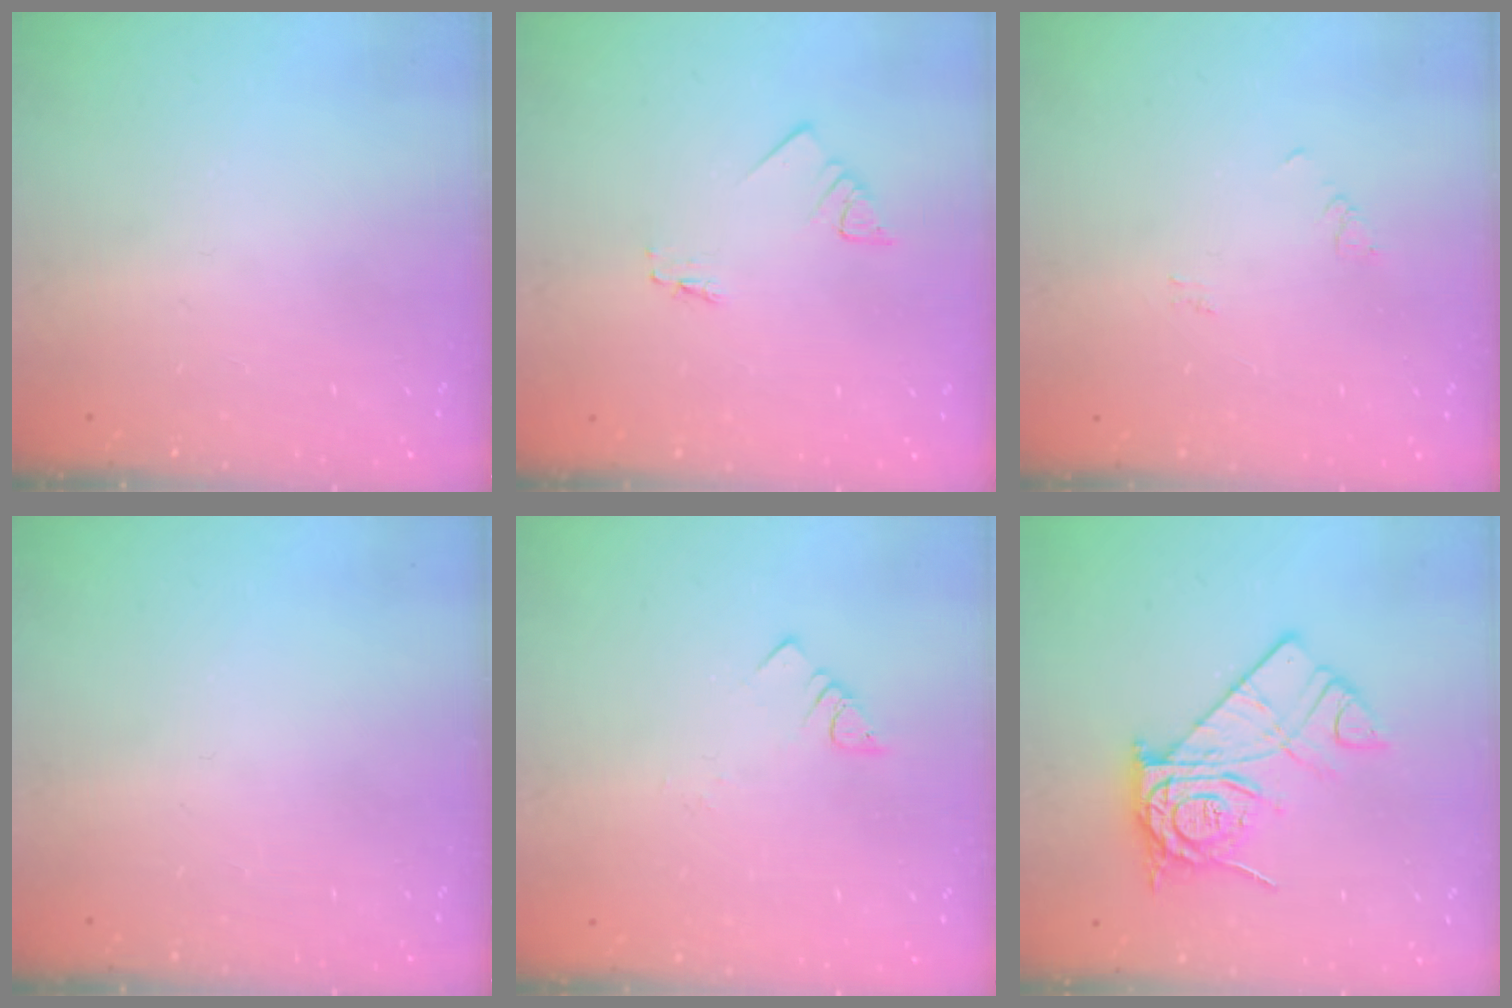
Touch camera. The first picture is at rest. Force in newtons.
{"total": 2.5, "press": 2.5, "slide": 0.2}
{"total": 3.1, "press": 3.1, "slide": 0.5}
{"total": 0.0}
{"total": 1.8, "press": 1.8, "slide": 0.3}
{"total": 20.1, "press": 20.0, "slide": 1.8}